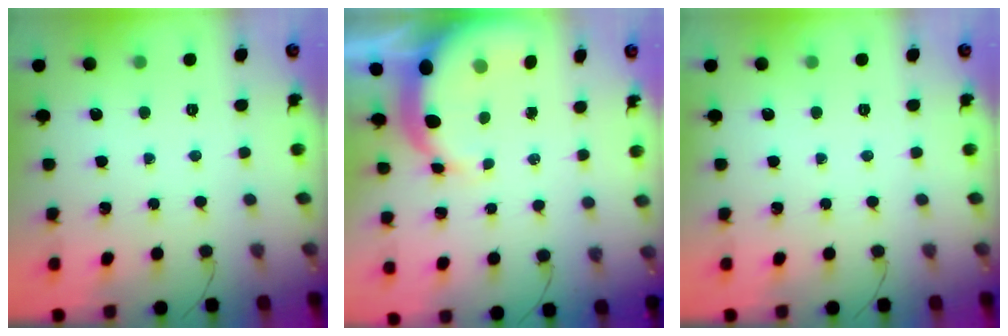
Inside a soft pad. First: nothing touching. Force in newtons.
{"total": 6.8, "press": 6.6, "slide": 1.8}
{"total": 0.0}